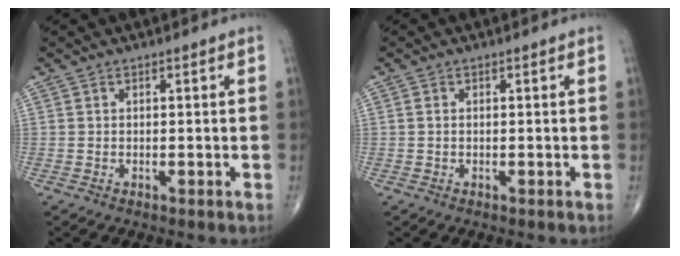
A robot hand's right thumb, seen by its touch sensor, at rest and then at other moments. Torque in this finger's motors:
{"motor_torque": [-0.39, 0.20, -0.01, -0.24, -0.01]}